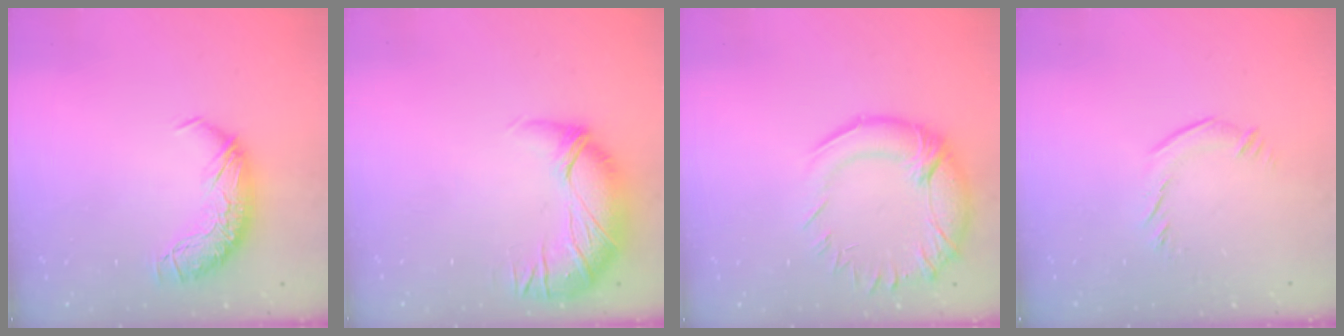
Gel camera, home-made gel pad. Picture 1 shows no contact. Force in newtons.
{"total": 2.8, "press": 1.3, "slide": 2.4}
{"total": 5.1, "press": 3.6, "slide": 3.6}
{"total": 4.1, "press": 3.9, "slide": 1.2}